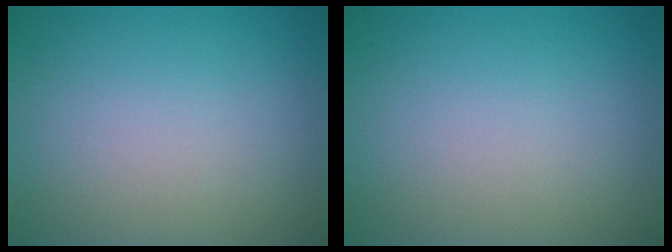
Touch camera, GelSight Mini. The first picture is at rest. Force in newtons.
{"total": 0.0}